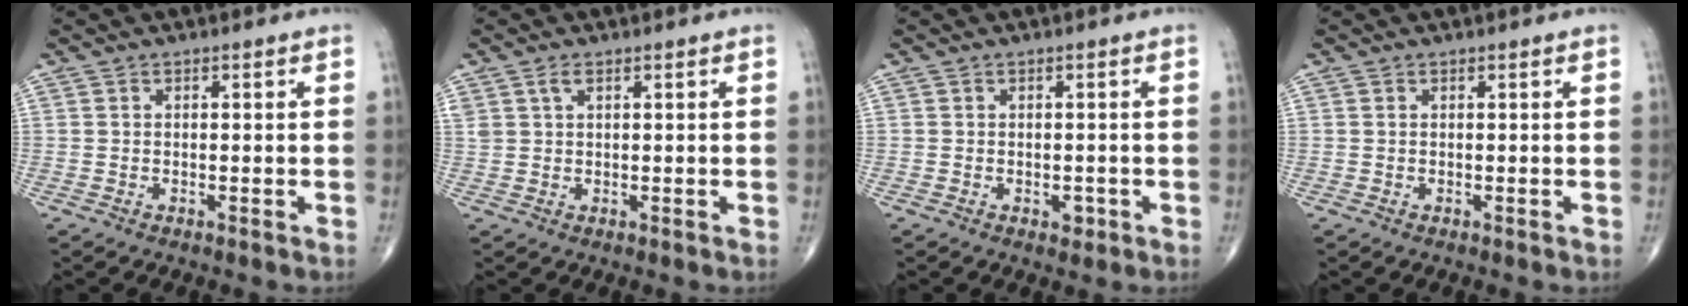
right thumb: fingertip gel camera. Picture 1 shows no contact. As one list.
[{"total": 2.0, "force": [1.1, 1.1, 1.3], "torque": [-0.031, 0.007, 0.027]}, {"total": 1.5, "force": [-0.5, 1.0, 0.9], "torque": [-0.004, 0.000, -0.006]}, {"total": 0.0}]